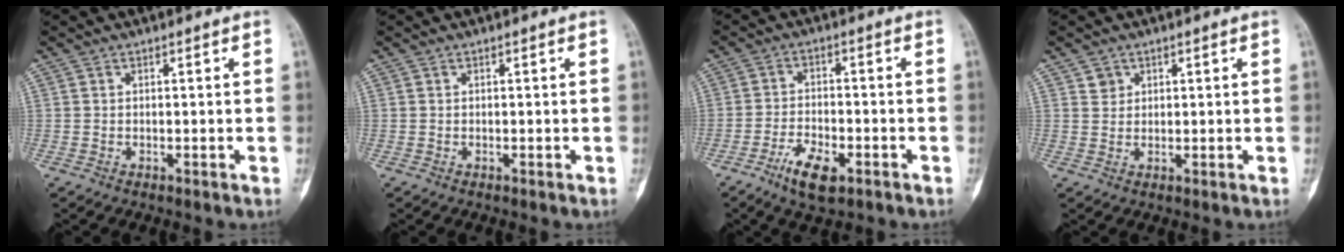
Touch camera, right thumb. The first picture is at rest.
{"total": 0.0}
{"total": 7.1, "force": [-3.9, 2.9, 5.2], "torque": [-0.096, 0.014, -0.068]}
{"total": 1.9, "force": [1.1, 1.5, 0.2], "torque": [0.014, -0.005, 0.014]}